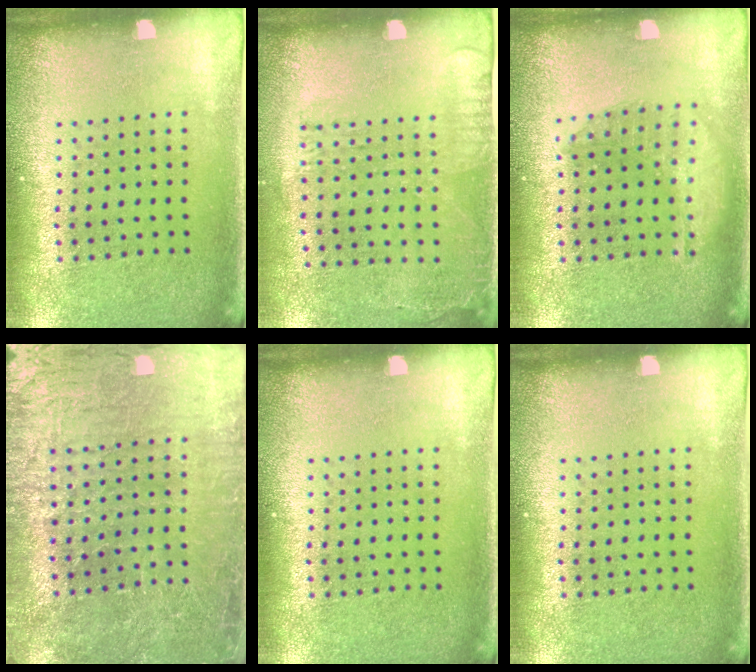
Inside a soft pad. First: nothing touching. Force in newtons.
{"total": 1.7, "press": 1.2, "slide": 1.2}
{"total": 1.3, "press": 1.3, "slide": 0.4}
{"total": 3.3, "press": 3.2, "slide": 0.5}
{"total": 0.0}
{"total": 0.0}